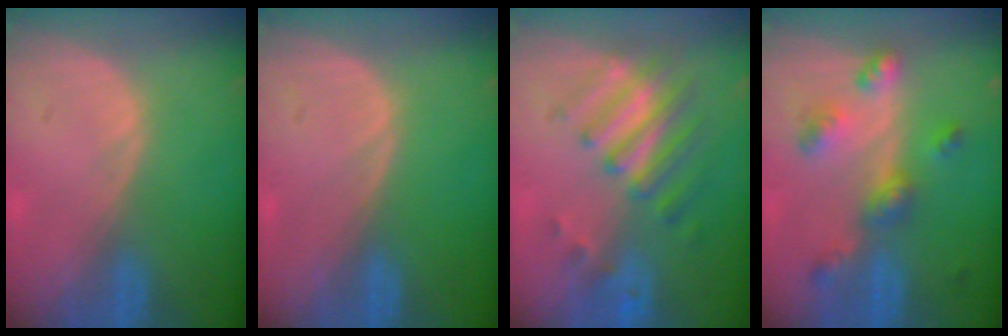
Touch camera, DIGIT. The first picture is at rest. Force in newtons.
{"total": 0.0}
{"total": 8.0, "press": 7.2, "slide": 3.6}
{"total": 6.8, "press": 6.0, "slide": 3.2}